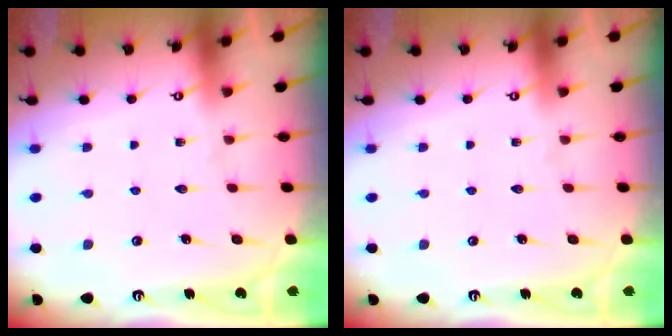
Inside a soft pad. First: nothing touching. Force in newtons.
{"total": 0.0}